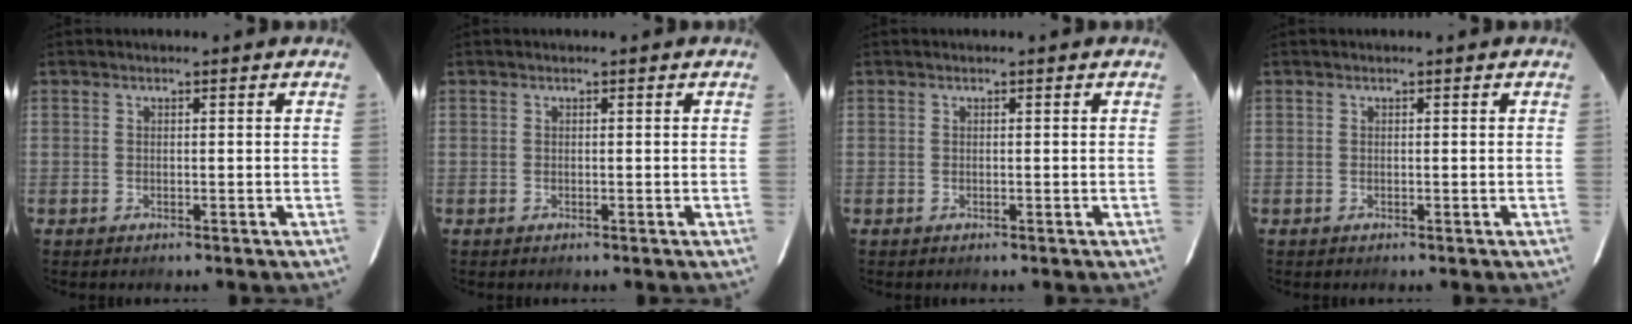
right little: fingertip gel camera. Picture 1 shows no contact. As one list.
[{"total": 0.0}, {"total": 0.0}, {"total": 0.0}]